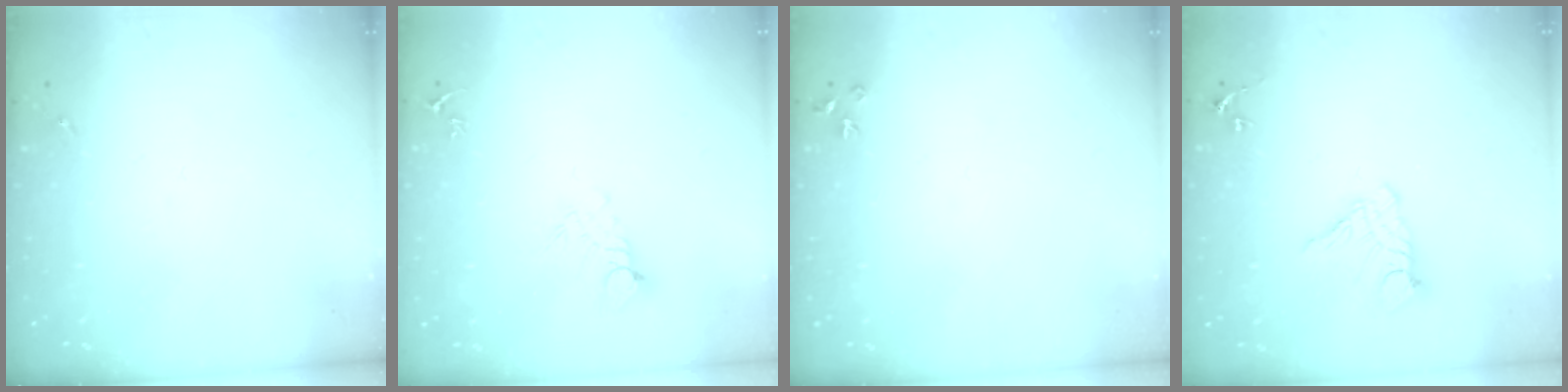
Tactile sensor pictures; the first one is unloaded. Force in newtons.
{"total": 6.2, "press": 6.2, "slide": 0.5}
{"total": 3.5, "press": 3.5, "slide": 0.4}
{"total": 11.3, "press": 11.2, "slide": 0.9}